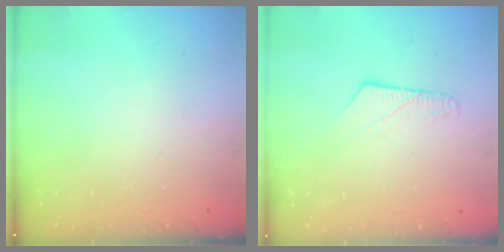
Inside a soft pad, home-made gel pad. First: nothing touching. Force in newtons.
{"total": 6.3, "press": 6.3, "slide": 0.5}